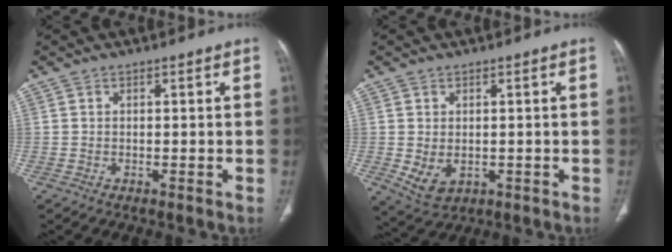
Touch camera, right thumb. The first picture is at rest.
{"total": 5.2, "force": [-0.6, 3.6, 3.7], "torque": [-0.063, -0.009, 0.009]}